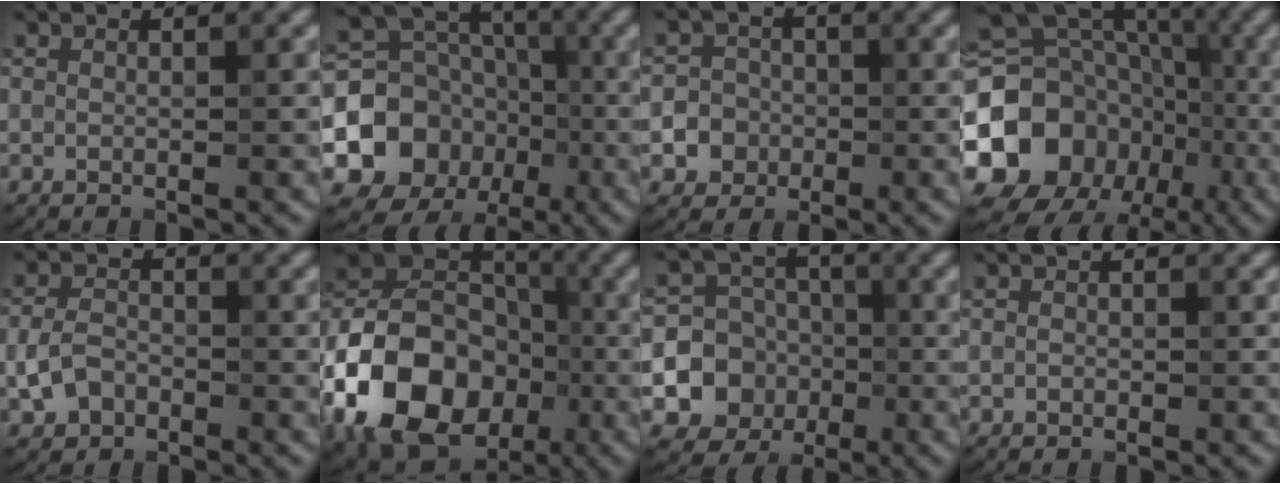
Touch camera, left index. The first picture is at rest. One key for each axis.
{"total": 10.9, "fx": -2.2, "fy": 9.3, "fz": 5.1, "tx": -0.112, "ty": 0.000, "tz": -0.044}
{"total": 4.9, "fx": -1.6, "fy": 4.6, "fz": 0.8, "tx": 0.008, "ty": 0.010, "tz": -0.043}
{"total": 21.6, "fx": -5.7, "fy": 19.0, "fz": 8.7, "tx": -0.180, "ty": -0.013, "tz": -0.122}
{"total": 3.1, "fx": -1.3, "fy": 2.2, "fz": 1.8, "tx": -0.040, "ty": 0.008, "tz": -0.027}
{"total": 15.9, "fx": -5.1, "fy": 12.0, "fz": 9.1, "tx": -0.193, "ty": 0.016, "tz": -0.099}
{"total": 7.3, "fx": -1.8, "fy": 6.6, "fz": 2.7, "tx": -0.044, "ty": -0.004, "tz": -0.053}
{"total": 0.6, "fx": -0.2, "fy": 0.5, "fz": 0.3, "tx": 0.007, "ty": 0.003, "tz": -0.009}